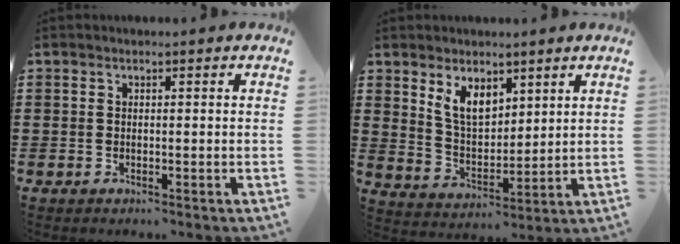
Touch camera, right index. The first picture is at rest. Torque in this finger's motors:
{"motor_torque": [0.28, 0.50, 0.18, 0.09]}